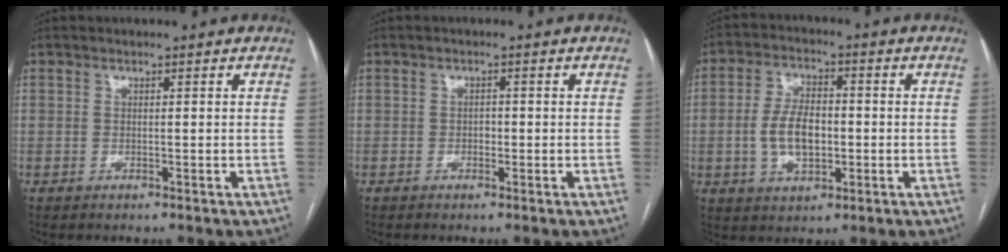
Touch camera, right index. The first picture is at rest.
{"total": 1.2, "force": [-0.3, 0.8, 0.8], "torque": [-0.011, 0.003, -0.006]}
{"total": 8.4, "force": [-1.0, 4.5, 7.1], "torque": [-0.143, 0.012, -0.014]}